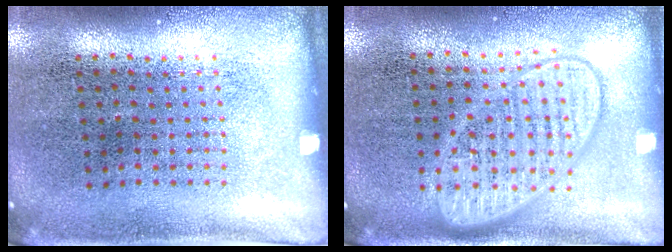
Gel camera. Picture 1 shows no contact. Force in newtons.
{"total": 2.9, "press": 2.9, "slide": 0.4}